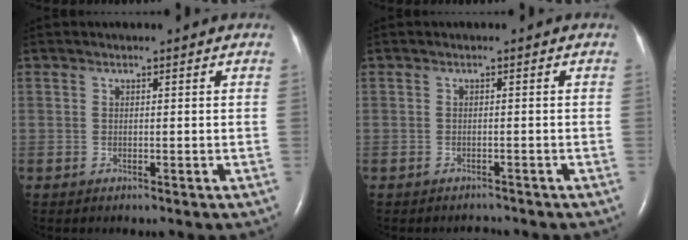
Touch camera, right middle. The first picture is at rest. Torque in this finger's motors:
{"motor_torque": [-0.27, 0.09, -0.05, -0.01]}